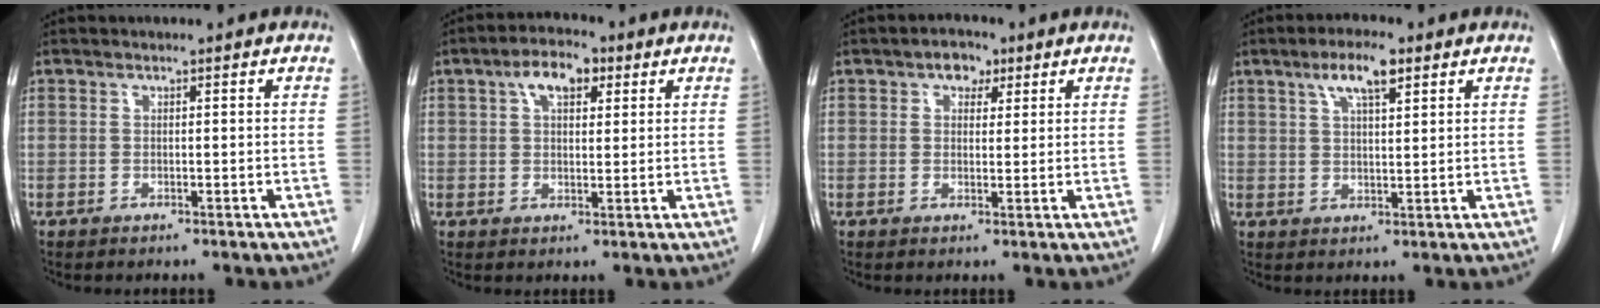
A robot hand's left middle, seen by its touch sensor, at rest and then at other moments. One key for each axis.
{"total": 5.8, "fx": 2.7, "fy": 2.8, "fz": 4.3, "tx": -0.078, "ty": 0.018, "tz": 0.044}
{"total": 3.2, "fx": 1.7, "fy": 2.1, "fz": 1.7, "tx": -0.027, "ty": 0.011, "tz": 0.026}
{"total": 6.1, "fx": 3.5, "fy": 1.4, "fz": 4.8, "tx": -0.092, "ty": 0.008, "tz": 0.061}